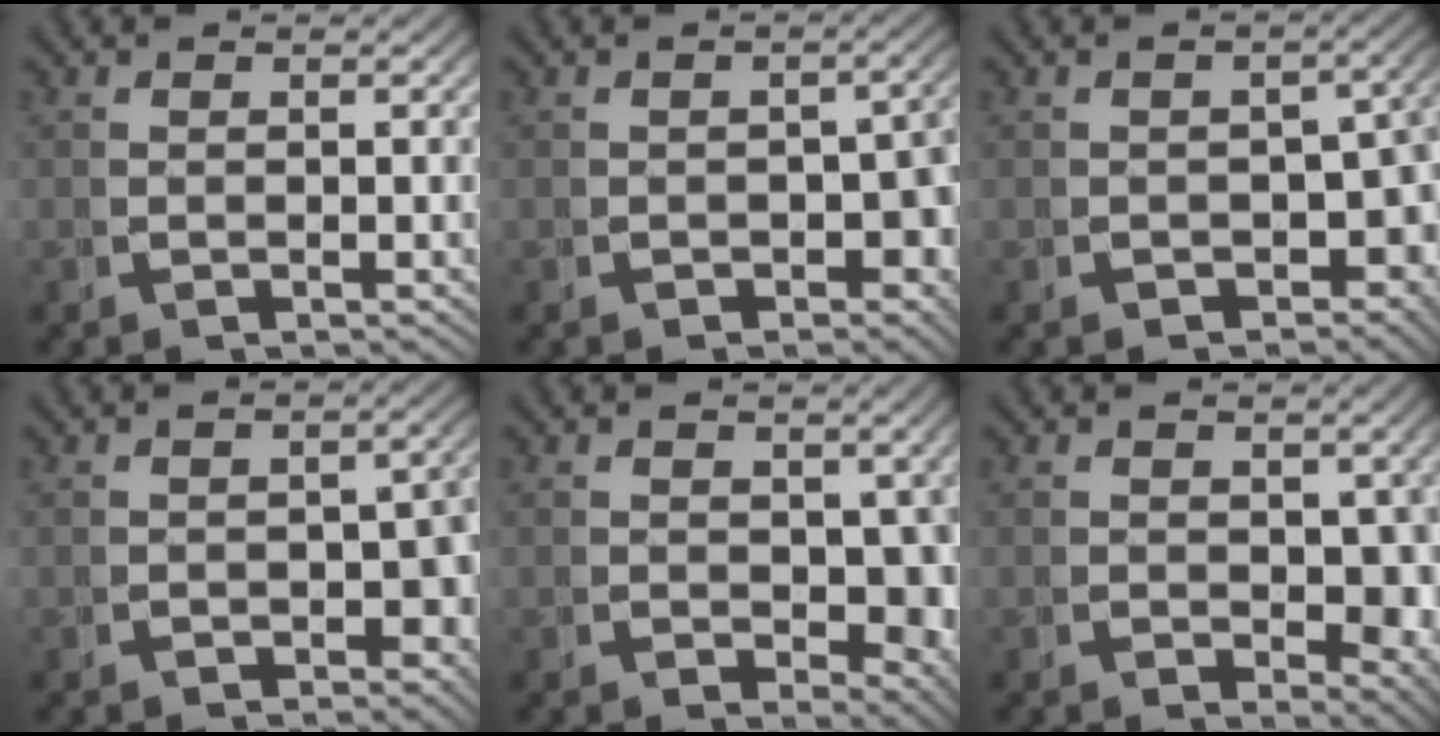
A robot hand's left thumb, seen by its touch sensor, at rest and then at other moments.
{"total": 3.9, "force": [-1.0, 2.7, 2.7], "torque": [-0.024, -0.011, -0.012]}
{"total": 5.3, "force": [-1.3, 3.5, 3.7], "torque": [-0.036, -0.022, -0.011]}
{"total": 4.2, "force": [-0.9, 2.9, 3.0], "torque": [-0.026, -0.012, -0.008]}
{"total": 5.9, "force": [0.8, 4.1, 4.2], "torque": [-0.046, -0.021, 0.025]}
{"total": 5.0, "force": [0.5, 3.3, 3.7], "torque": [-0.037, -0.021, 0.021]}